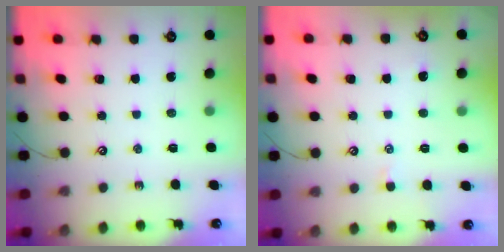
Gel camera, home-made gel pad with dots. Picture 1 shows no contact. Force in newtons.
{"total": 2.7, "press": 2.6, "slide": 0.3}